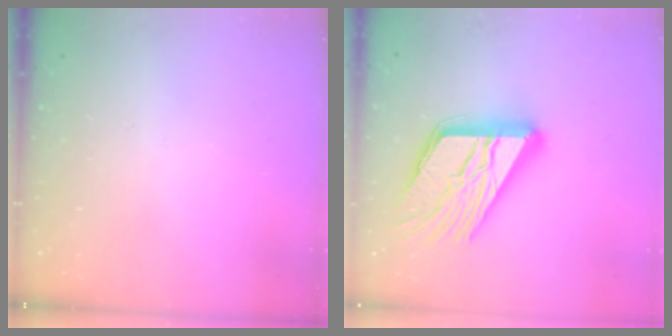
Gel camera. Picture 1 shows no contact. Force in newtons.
{"total": 22.9, "press": 22.8, "slide": 2.3}